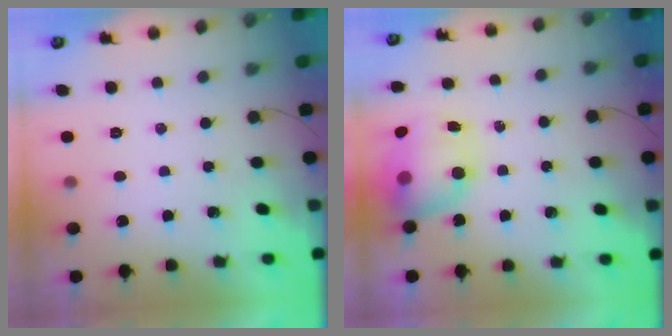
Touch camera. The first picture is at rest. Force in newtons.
{"total": 10.3, "press": 10.0, "slide": 2.6}